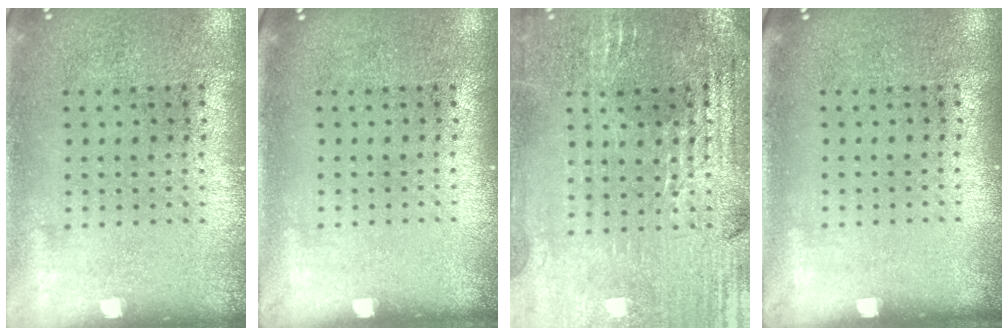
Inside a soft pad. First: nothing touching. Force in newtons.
{"total": 0.0}
{"total": 2.7, "press": 2.7, "slide": 0.5}
{"total": 0.0}